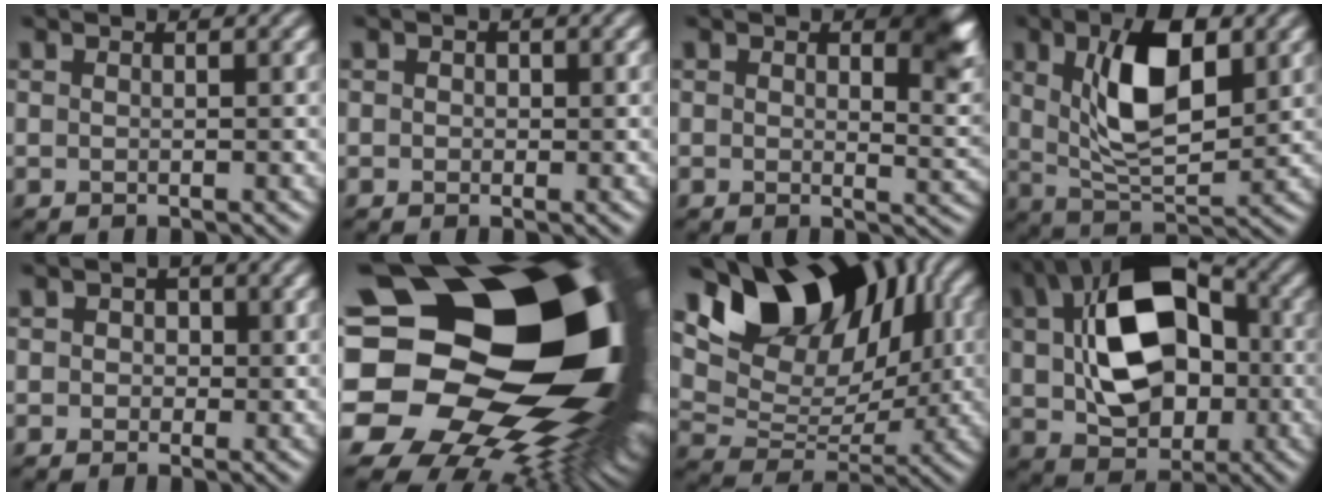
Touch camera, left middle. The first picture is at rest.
{"total": 0.8, "force": [0.2, 0.8, 0.1], "torque": [0.008, -0.002, -0.002]}
{"total": 4.2, "force": [1.7, 2.0, 3.3], "torque": [-0.029, -0.004, 0.022]}
{"total": 8.0, "force": [2.5, 3.5, 6.7], "torque": [-0.124, 0.008, 0.045]}
{"total": 2.1, "force": [0.5, 1.9, 0.6], "torque": [0.020, 0.012, -0.013]}
{"total": 23.8, "force": [0.5, 18.0, 15.5], "torque": [-0.273, -0.037, -0.011]}
{"total": 11.9, "force": [5.6, 7.2, 7.7], "torque": [-0.122, 0.008, 0.097]}
{"total": 12.9, "force": [1.9, 8.9, 9.2], "torque": [-0.180, -0.003, 0.042]}